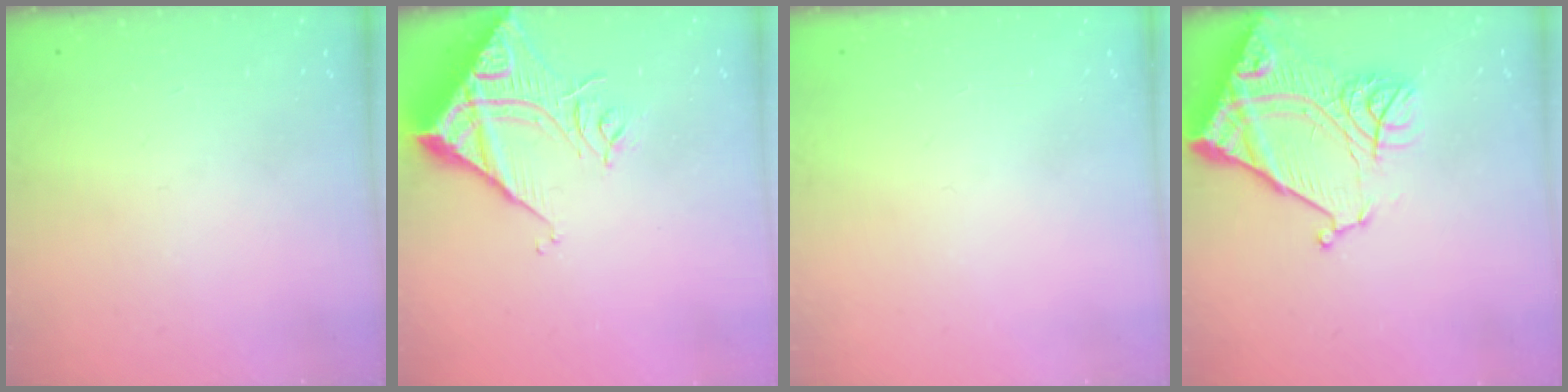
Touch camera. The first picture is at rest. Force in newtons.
{"total": 13.9, "press": 13.8, "slide": 1.7}
{"total": 0.0}
{"total": 17.1, "press": 17.0, "slide": 1.9}